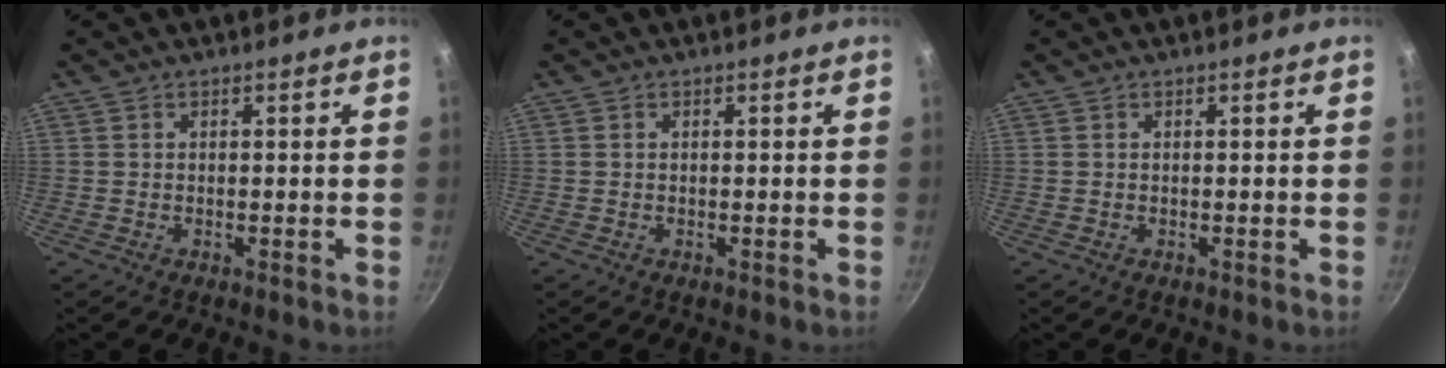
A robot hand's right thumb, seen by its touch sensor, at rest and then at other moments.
{"total": 0.0}
{"total": 0.0}